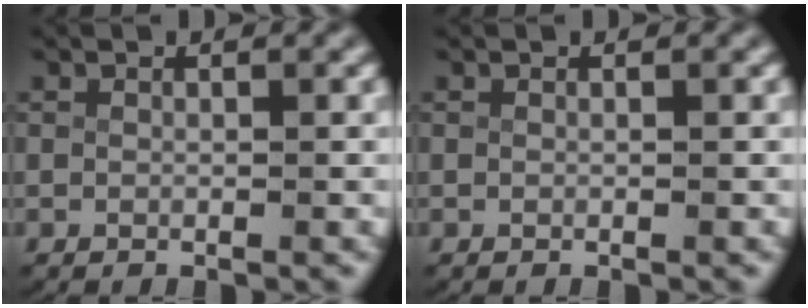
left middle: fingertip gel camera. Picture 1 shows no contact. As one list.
[{"total": 0.0}]